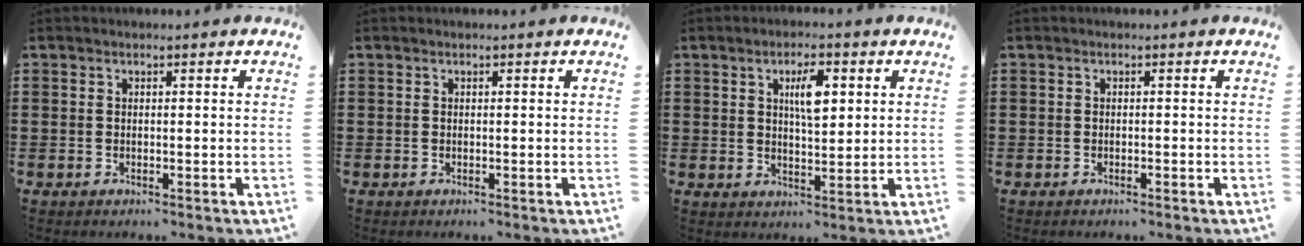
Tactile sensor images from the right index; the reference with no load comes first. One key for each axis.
{"total": 0.0}
{"total": 5.3, "fx": 1.7, "fy": 1.9, "fz": 4.6, "tx": -0.080, "ty": 0.003, "tz": 0.023}
{"total": 0.0}